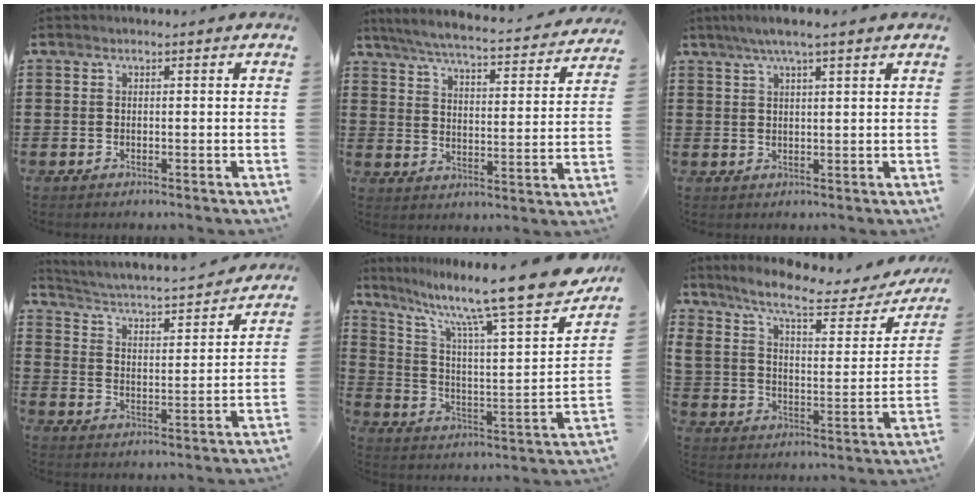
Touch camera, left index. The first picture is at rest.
{"total": 5.1, "force": [4.8, -0.3, 1.8], "torque": [-0.058, -0.040, 0.076]}
{"total": 3.8, "force": [2.6, -0.1, 2.7], "torque": [-0.056, 0.001, 0.047]}
{"total": 2.7, "force": [2.5, -0.1, 0.9], "torque": [-0.036, -0.031, 0.030]}
{"total": 14.5, "force": [11.8, 0.5, 8.5], "torque": [-0.170, -0.087, 0.184]}
{"total": 8.4, "force": [6.5, 1.4, 5.2], "torque": [-0.124, -0.027, 0.106]}